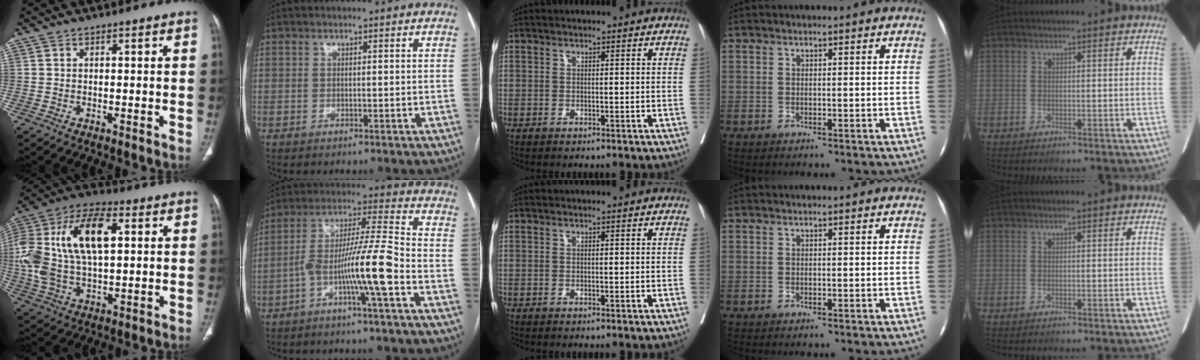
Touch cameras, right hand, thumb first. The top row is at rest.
{"thumb": {"total": 21.1, "force": [3.6, 11.0, 17.7], "torque": [-0.362, 0.020, 0.059]}, "index": {"total": 11.2, "force": [-4.5, -0.2, 10.3], "torque": [-0.193, 0.018, -0.081]}}